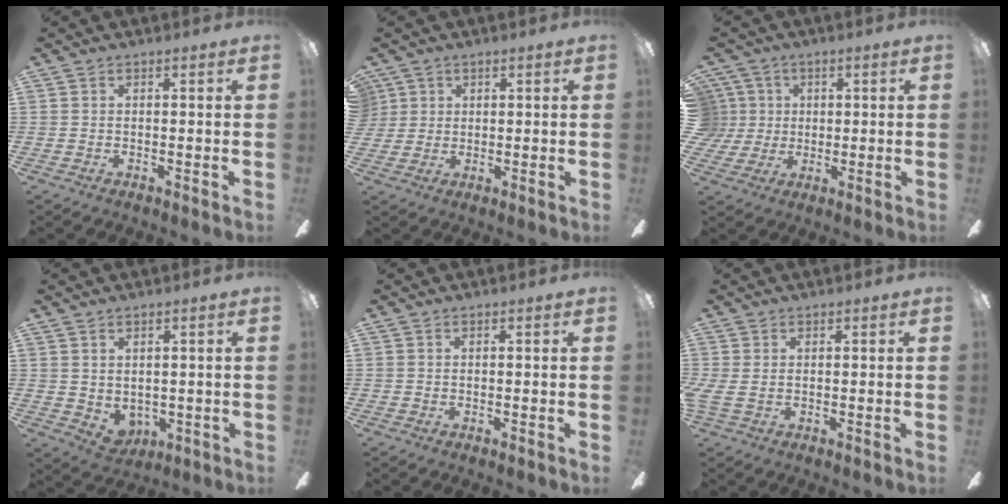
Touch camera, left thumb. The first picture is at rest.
{"total": 3.1, "force": [1.3, 2.8, 0.1], "torque": [-0.005, 0.004, 0.023]}
{"total": 7.7, "force": [1.5, 7.4, 1.5], "torque": [-0.052, 0.006, 0.031]}
{"total": 4.2, "force": [0.5, 3.4, 2.4], "torque": [-0.052, -0.004, 0.011]}
{"total": 0.0}
{"total": 2.3, "force": [0.5, 0.9, 2.0], "torque": [-0.047, -0.001, 0.008]}